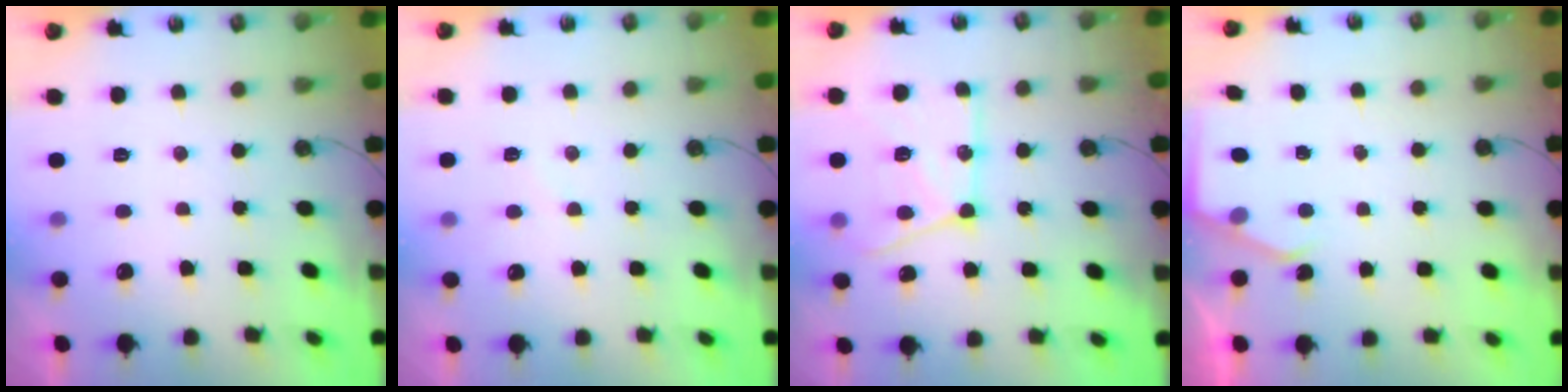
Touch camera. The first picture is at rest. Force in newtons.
{"total": 4.8, "press": 4.8, "slide": 0.5}
{"total": 19.3, "press": 19.1, "slide": 2.0}
{"total": 2.4, "press": 2.4, "slide": 0.3}